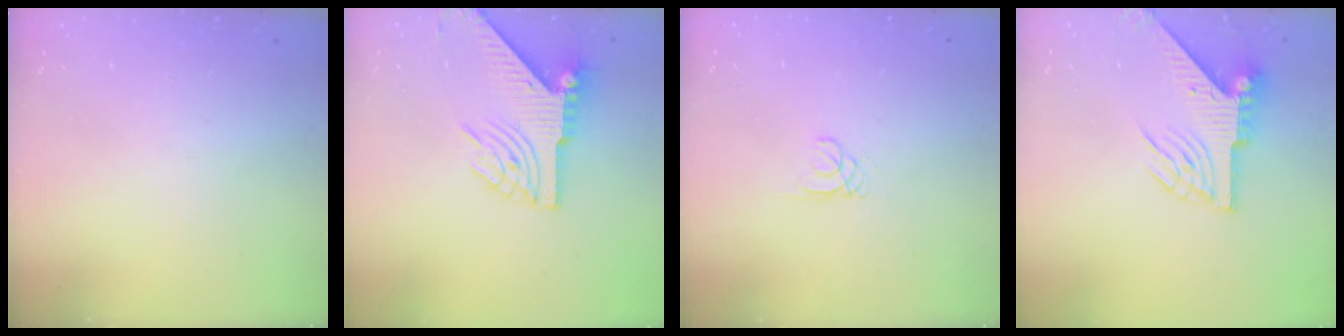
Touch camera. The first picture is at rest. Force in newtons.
{"total": 8.8, "press": 8.7, "slide": 1.3}
{"total": 0.6, "press": 0.6, "slide": 0.1}
{"total": 7.3, "press": 7.3, "slide": 0.6}